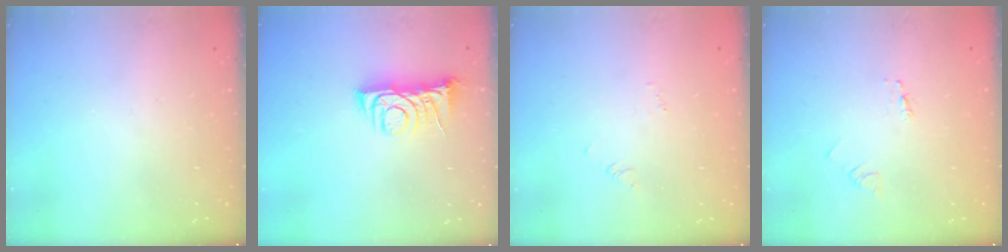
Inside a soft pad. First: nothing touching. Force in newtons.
{"total": 7.1, "press": 7.0, "slide": 1.0}
{"total": 2.7, "press": 2.7, "slide": 0.2}
{"total": 2.1, "press": 2.1, "slide": 0.1}